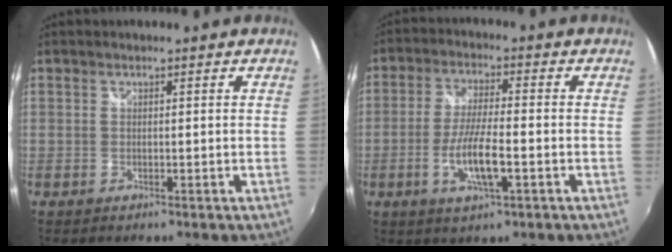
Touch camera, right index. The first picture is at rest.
{"total": 8.4, "force": [-2.9, 1.6, 7.7], "torque": [-0.155, -0.008, -0.054]}